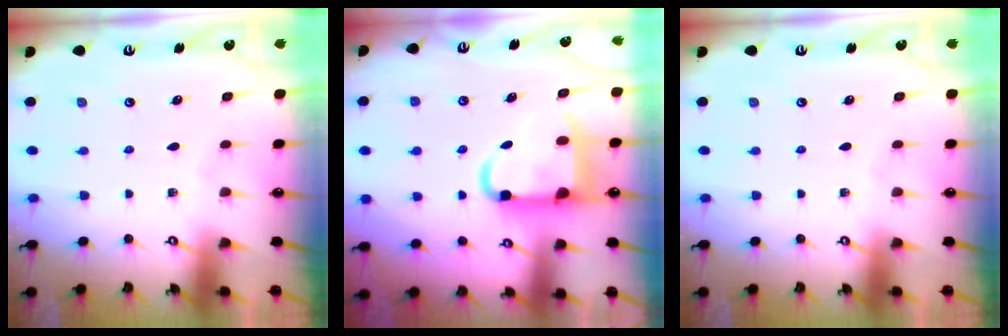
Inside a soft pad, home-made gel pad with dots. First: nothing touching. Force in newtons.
{"total": 12.4, "press": 12.2, "slide": 1.6}
{"total": 0.0}